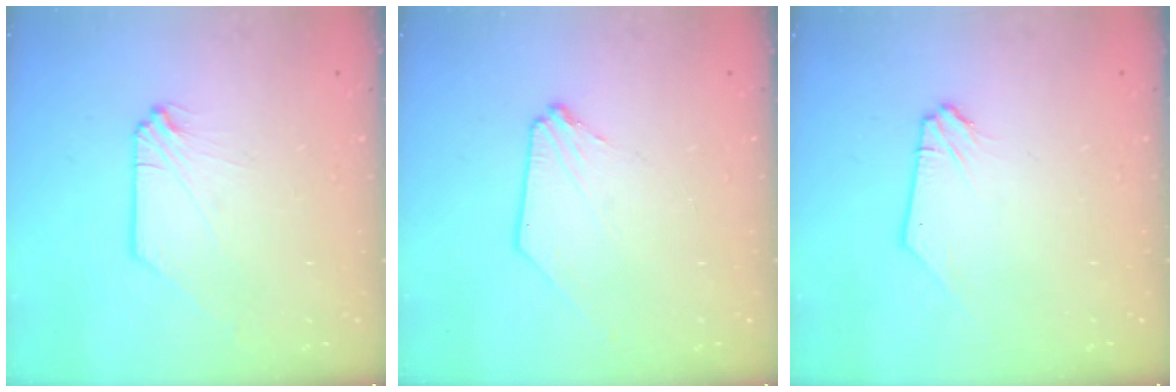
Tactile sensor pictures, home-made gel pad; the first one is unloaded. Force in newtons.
{"total": 0.6, "press": 0.6, "slide": 0.1}
{"total": 0.0}